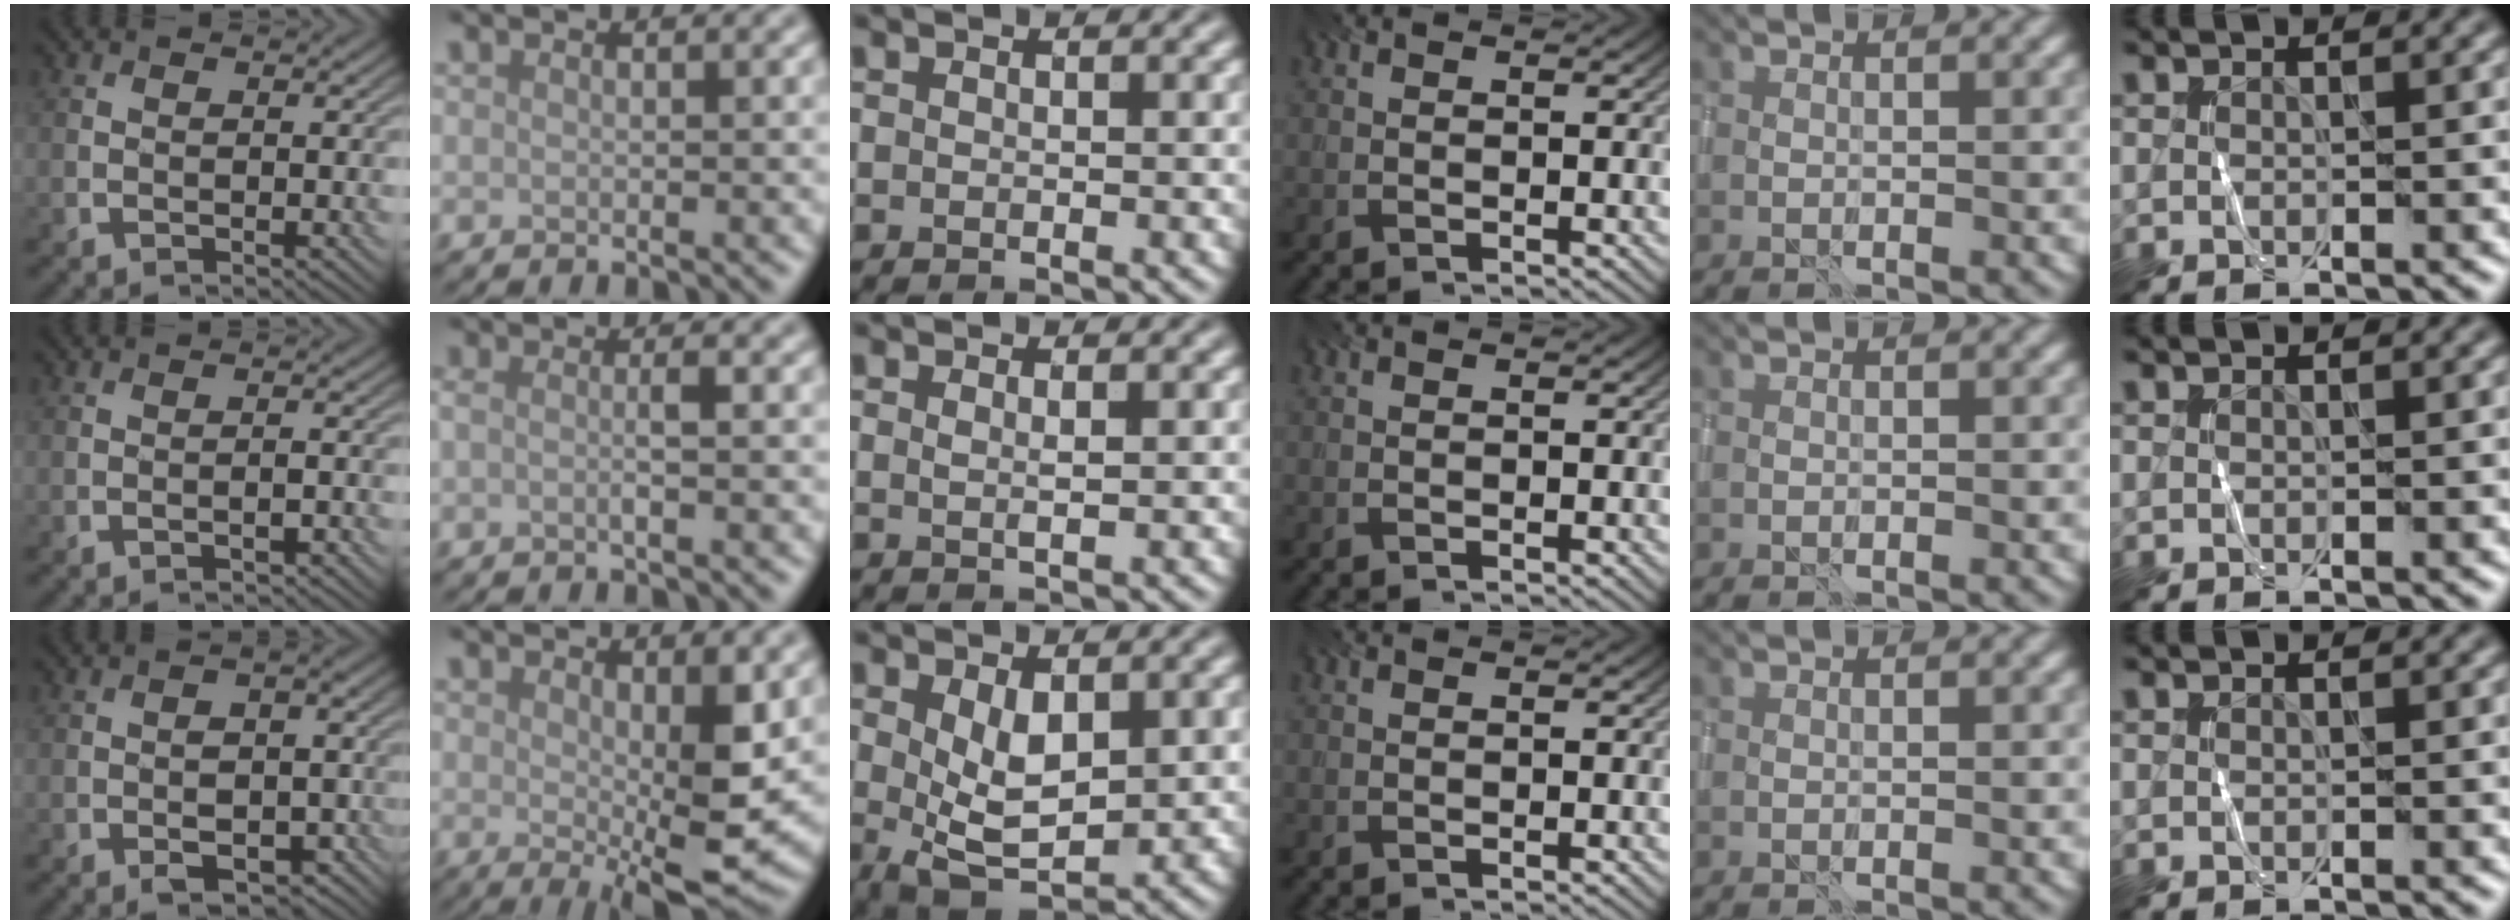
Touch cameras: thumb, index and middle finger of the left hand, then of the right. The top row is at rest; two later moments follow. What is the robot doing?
{"motion": "wrap", "object": "sponge"}